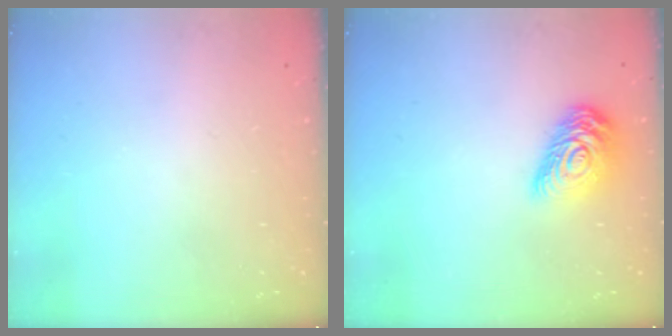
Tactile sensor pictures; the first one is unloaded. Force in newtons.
{"total": 12.6, "press": 12.6, "slide": 0.7}